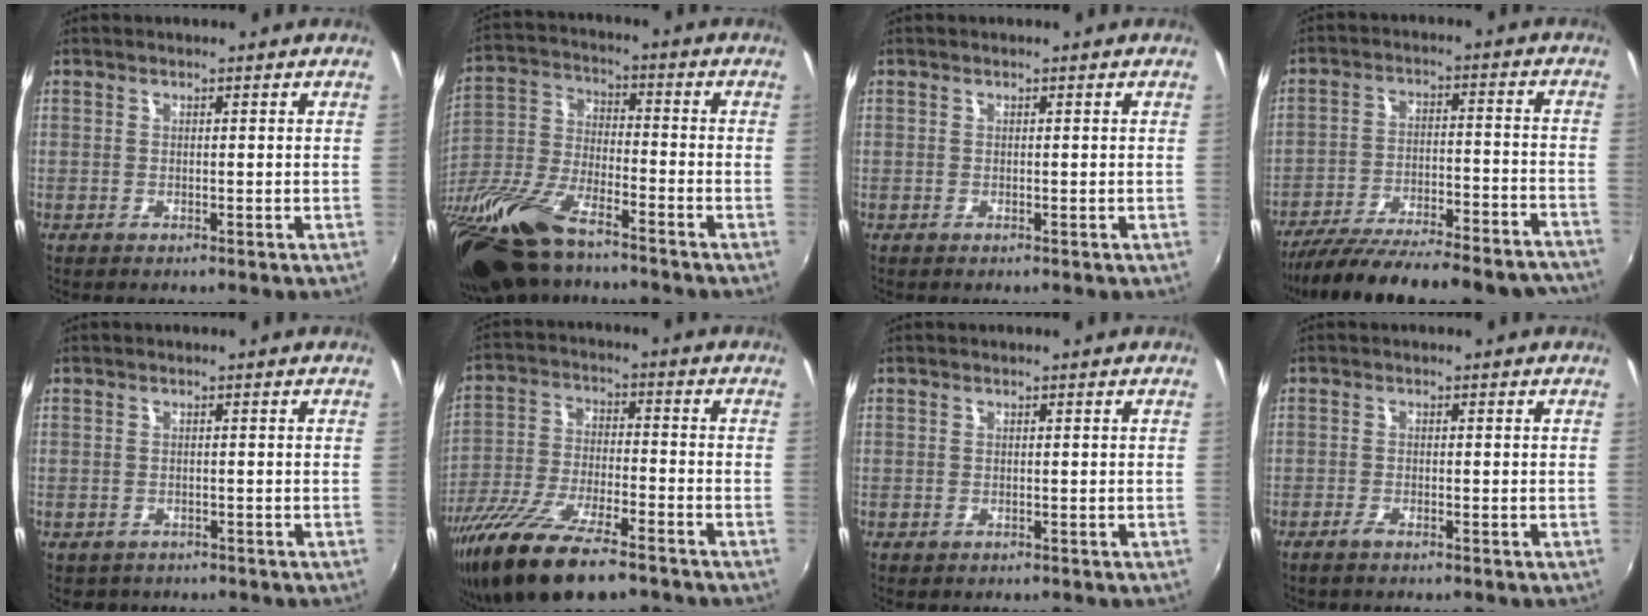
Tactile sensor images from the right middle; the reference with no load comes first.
{"total": 22.4, "force": [-16.3, 7.7, 13.4], "torque": [-0.303, -0.041, -0.305]}
{"total": 0.0}
{"total": 27.8, "force": [-24.6, 5.4, 11.8], "torque": [-0.205, -0.032, -0.333]}
{"total": 1.5, "force": [-1.0, 1.2, 0.2], "torque": [-0.011, -0.005, -0.012]}
{"total": 18.0, "force": [-13.1, 4.8, 11.4], "torque": [-0.235, -0.051, -0.236]}
{"total": 0.0}
{"total": 1.8, "force": [-1.4, 0.4, 1.1], "torque": [-0.029, -0.005, -0.030]}